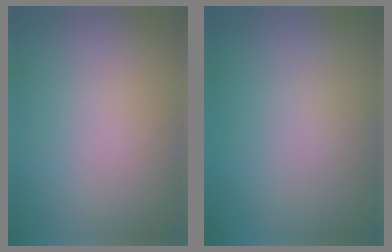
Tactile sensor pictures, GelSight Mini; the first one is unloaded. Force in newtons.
{"total": 0.0}